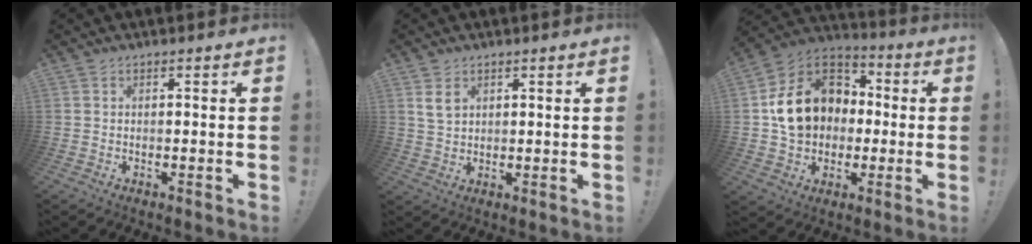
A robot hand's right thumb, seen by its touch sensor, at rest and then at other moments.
{"total": 4.4, "force": [2.3, 3.2, 2.1], "torque": [-0.023, -0.007, 0.042]}
{"total": 18.3, "force": [1.8, 14.9, 10.3], "torque": [-0.156, 0.017, 0.043]}